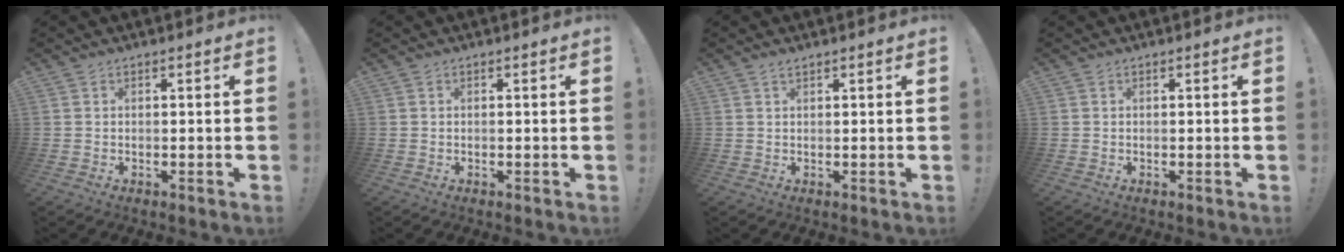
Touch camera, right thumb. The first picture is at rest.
{"total": 0.0}
{"total": 1.0, "force": [0.8, 0.2, 0.6], "torque": [-0.018, 0.002, 0.016]}
{"total": 0.0}